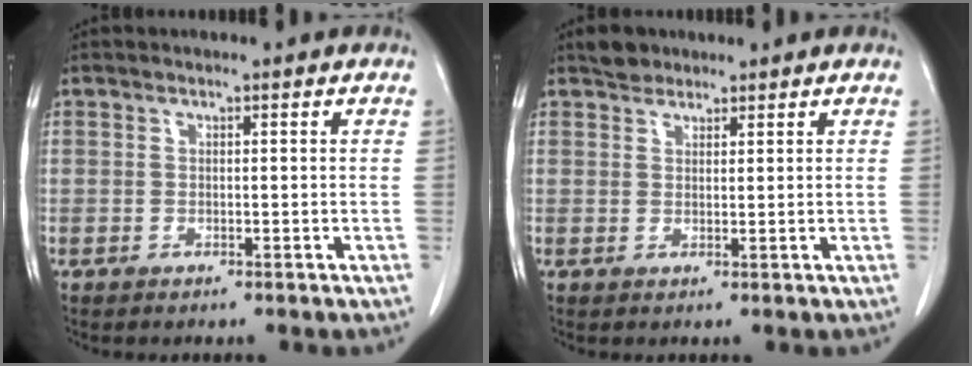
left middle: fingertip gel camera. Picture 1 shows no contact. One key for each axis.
{"total": 2.2, "fx": 1.9, "fy": 1.2, "fz": 0.3, "tx": -0.008, "ty": 0.005, "tz": 0.031}